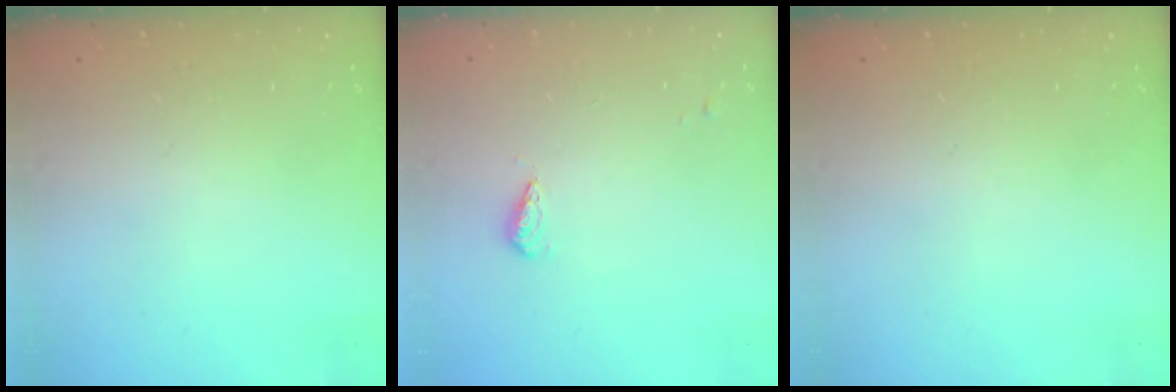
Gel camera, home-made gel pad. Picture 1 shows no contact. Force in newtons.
{"total": 3.6, "press": 3.5, "slide": 1.1}
{"total": 0.0}